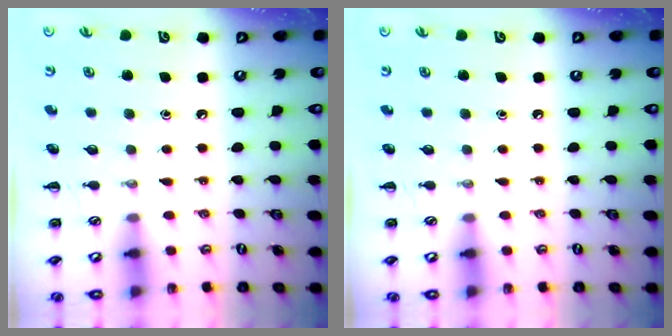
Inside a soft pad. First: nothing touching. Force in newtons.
{"total": 0.0}